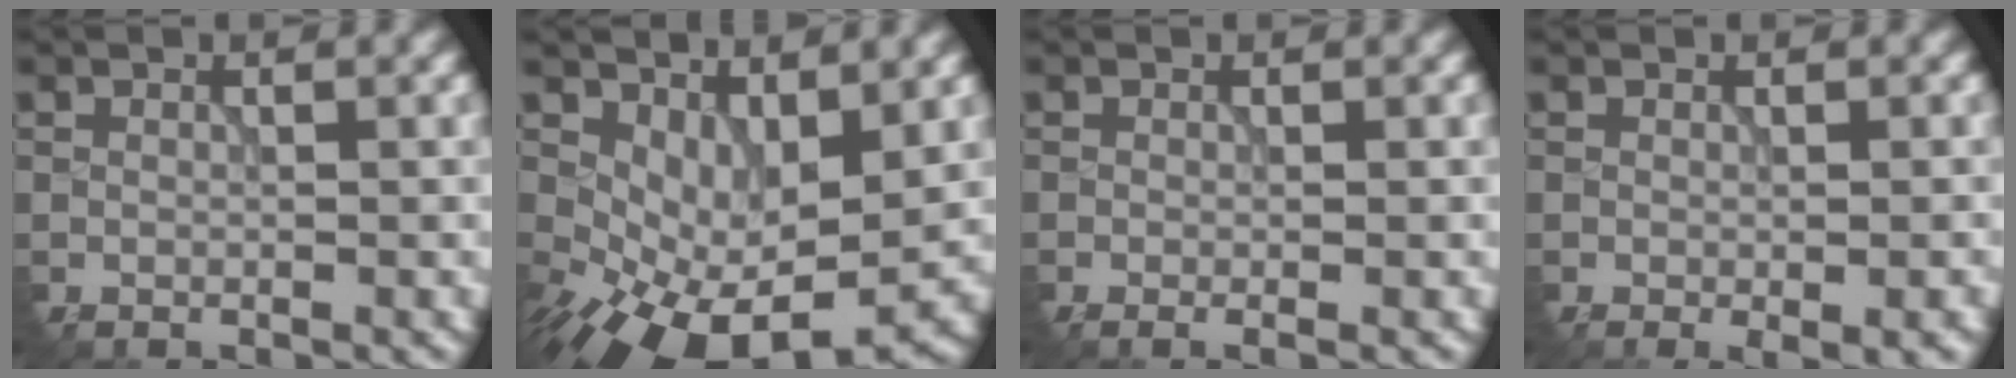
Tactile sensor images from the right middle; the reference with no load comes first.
{"total": 8.7, "force": [-1.3, 5.3, 6.7], "torque": [-0.120, -0.025, 0.002]}
{"total": 1.3, "force": [-0.6, 0.3, 1.1], "torque": [-0.022, -0.004, -0.010]}
{"total": 2.0, "force": [-0.9, 0.2, 1.7], "torque": [-0.027, -0.006, -0.008]}